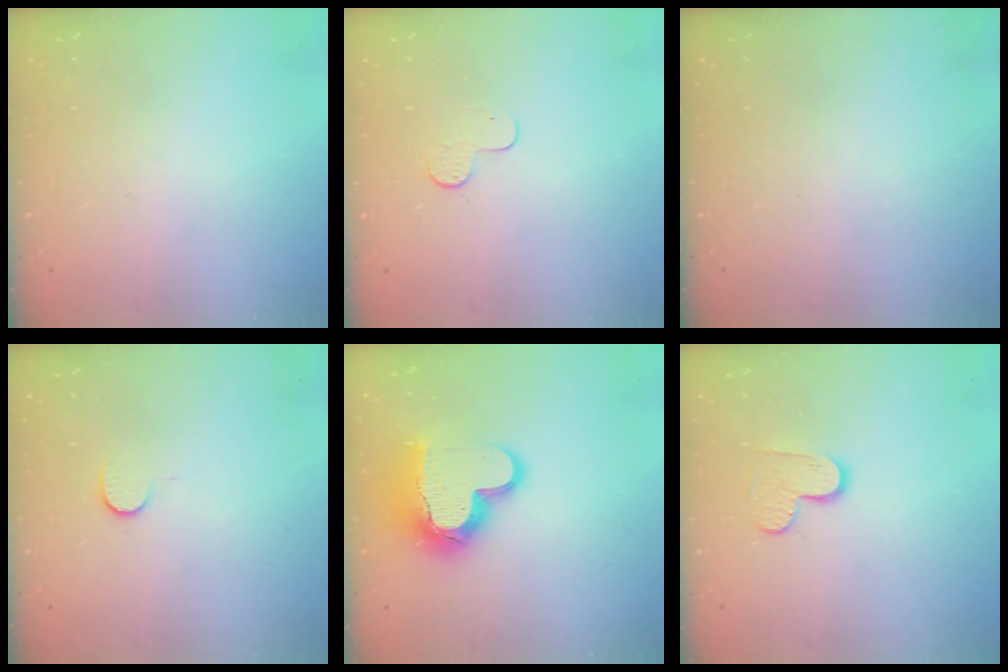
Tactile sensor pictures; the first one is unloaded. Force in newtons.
{"total": 5.0, "press": 5.0, "slide": 0.4}
{"total": 0.0}
{"total": 6.0, "press": 6.0, "slide": 0.5}
{"total": 15.5, "press": 15.4, "slide": 1.8}
{"total": 6.3, "press": 6.3, "slide": 0.1}